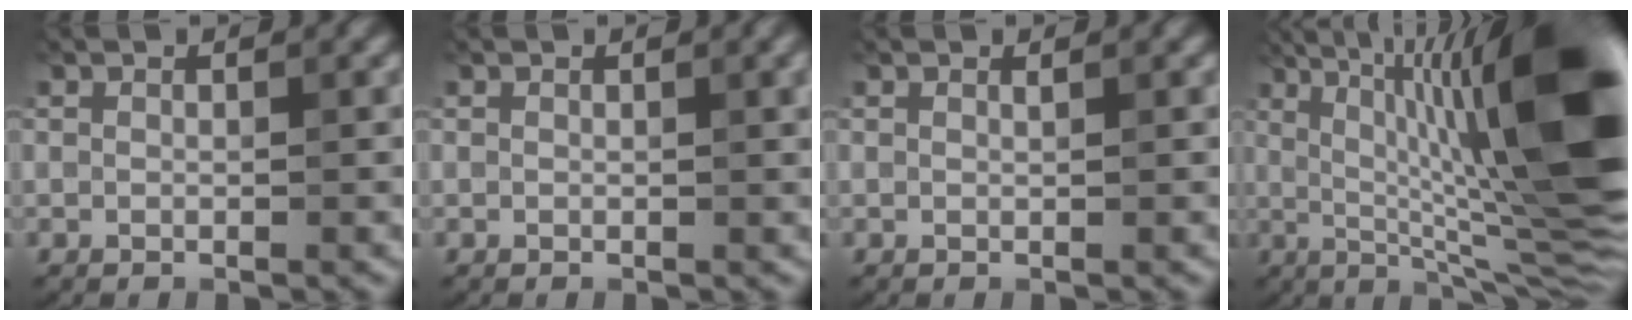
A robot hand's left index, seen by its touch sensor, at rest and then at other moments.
{"total": 1.8, "force": [0.6, 0.7, 1.6], "torque": [-0.012, 0.005, 0.012]}
{"total": 0.0}
{"total": 17.0, "force": [2.2, 3.6, 16.4], "torque": [-0.231, 0.023, 0.048]}